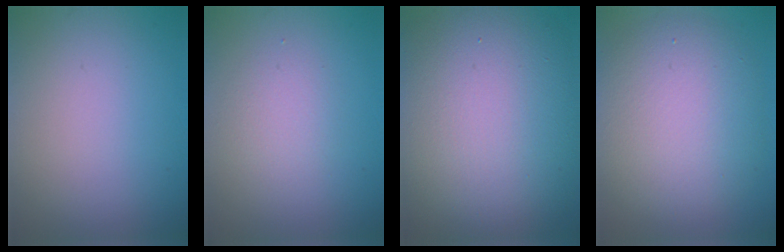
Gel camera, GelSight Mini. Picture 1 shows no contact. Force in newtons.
{"total": 1.9, "press": 1.9, "slide": 0.1}
{"total": 15.7, "press": 15.7, "slide": 0.8}
{"total": 8.3, "press": 8.2, "slide": 0.2}